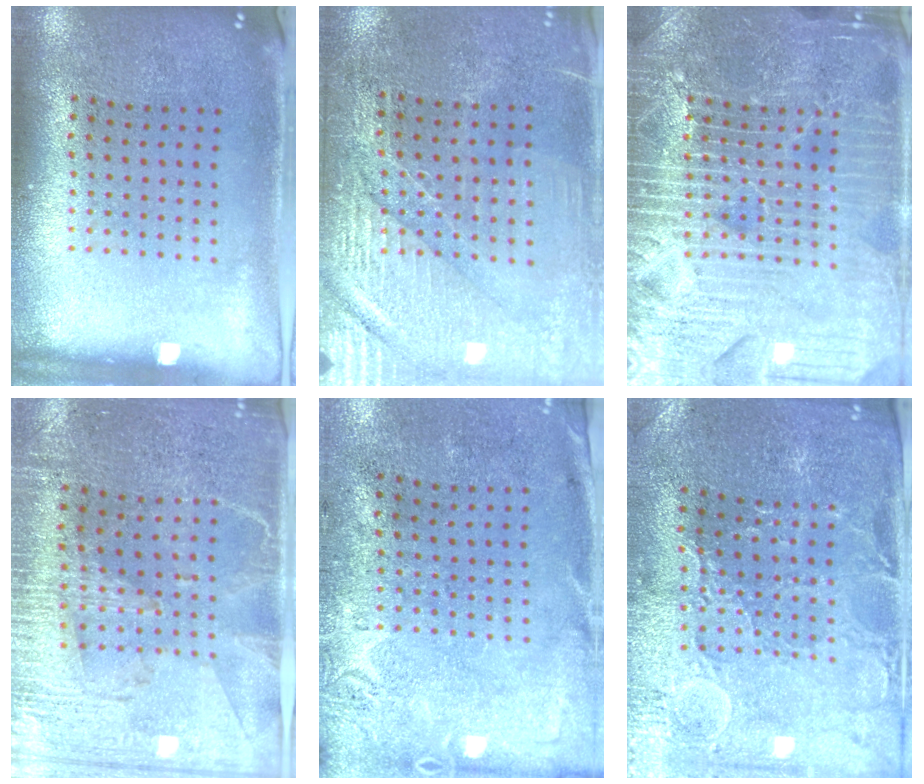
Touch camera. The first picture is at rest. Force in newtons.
{"total": 3.0, "press": 2.9, "slide": 0.9}
{"total": 7.0, "press": 6.9, "slide": 0.9}
{"total": 3.3, "press": 3.1, "slide": 1.4}
{"total": 2.8, "press": 2.2, "slide": 1.8}
{"total": 1.6, "press": 1.5, "slide": 0.5}